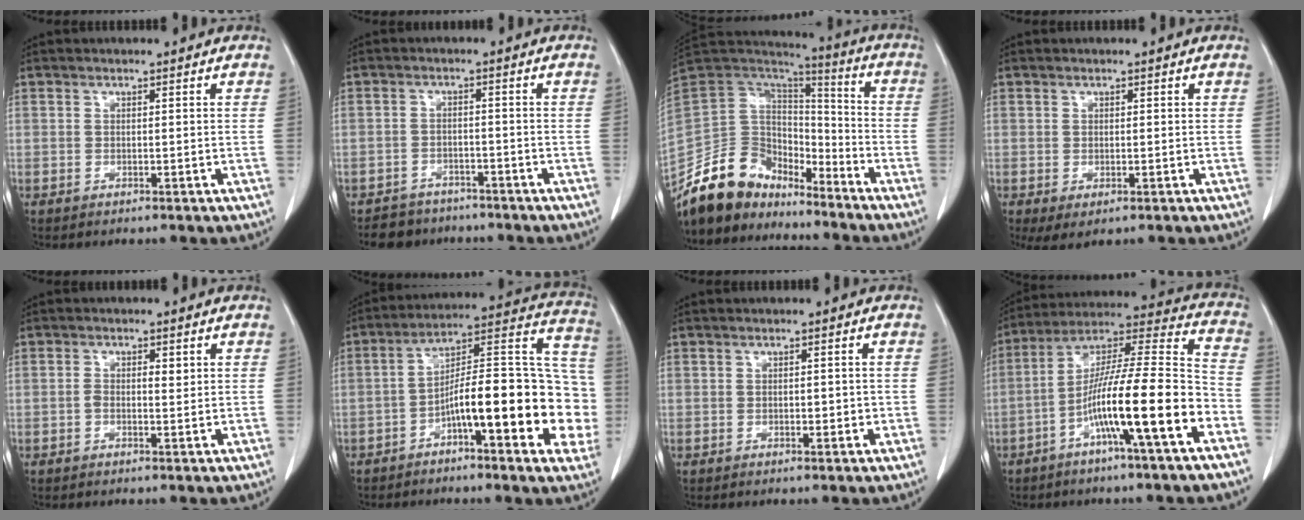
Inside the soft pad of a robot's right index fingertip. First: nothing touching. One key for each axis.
{"total": 7.4, "fx": -6.2, "fy": 3.9, "fz": 1.2, "tx": -0.021, "ty": 0.004, "tz": -0.093}
{"total": 18.3, "fx": -15.1, "fy": 8.6, "fz": 6.0, "tx": -0.118, "ty": 0.045, "tz": -0.273}
{"total": 4.6, "fx": -1.5, "fy": 2.5, "fz": 3.6, "tx": -0.081, "ty": -0.012, "tz": -0.020}
{"total": 3.0, "fx": 0.3, "fy": 1.6, "fz": 2.6, "tx": -0.053, "ty": 0.014, "tz": 0.007}
{"total": 21.5, "fx": -5.2, "fy": 5.5, "fz": 20.2, "tx": -0.228, "ty": 0.048, "tz": -0.067}
{"total": 2.0, "fx": -0.2, "fy": 1.1, "fz": 1.6, "tx": -0.032, "ty": 0.003, "tz": 0.001}
{"total": 18.2, "fx": -7.2, "fy": 0.7, "fz": 16.8, "tx": -0.288, "ty": 0.005, "tz": -0.126}